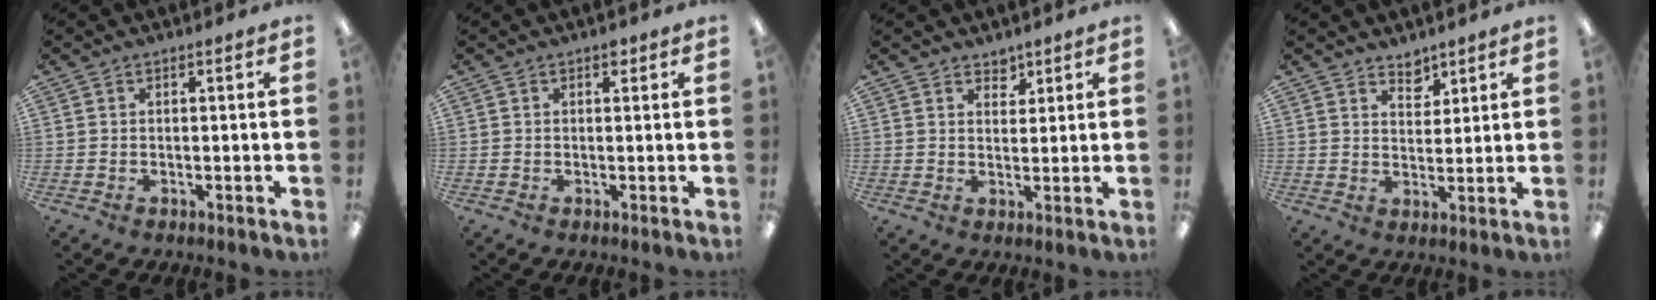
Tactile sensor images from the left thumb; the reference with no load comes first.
{"total": 1.3, "force": [0.8, 0.8, 0.7], "torque": [-0.007, 0.000, 0.012]}
{"total": 3.3, "force": [2.7, 1.8, 0.4], "torque": [0.011, -0.019, 0.047]}
{"total": 4.6, "force": [3.9, 2.2, 0.9], "torque": [0.005, -0.030, 0.068]}